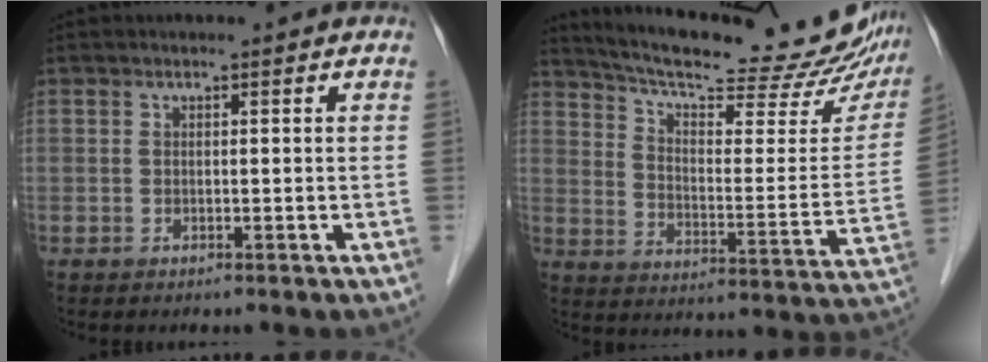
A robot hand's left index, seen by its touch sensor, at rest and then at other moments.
{"total": 27.7, "force": [24.6, 4.2, 11.9], "torque": [-0.184, -0.054, 0.321]}